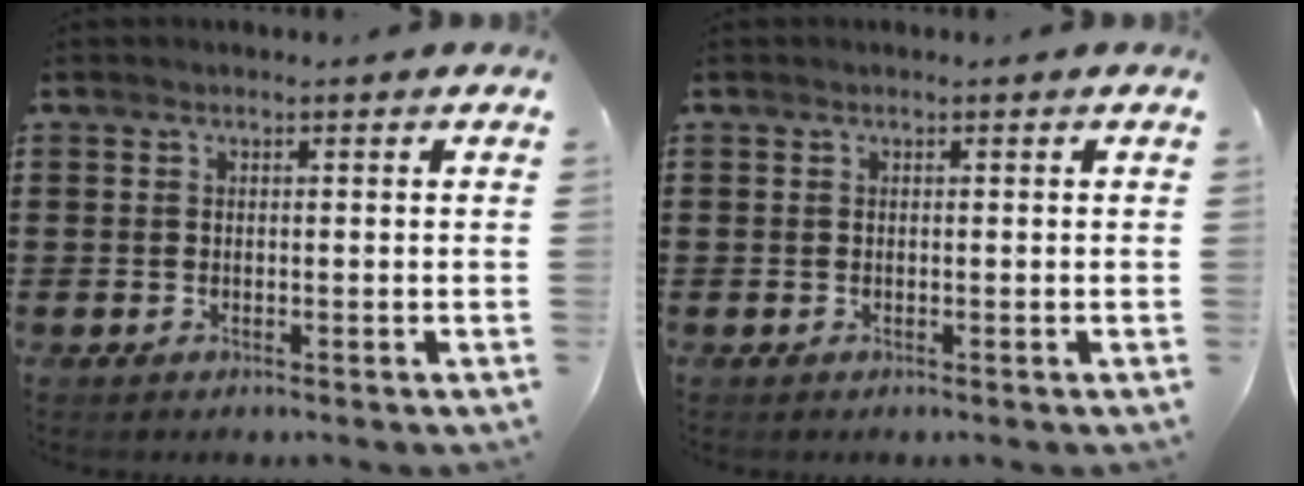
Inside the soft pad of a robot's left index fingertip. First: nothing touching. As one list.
[{"total": 0.0}]